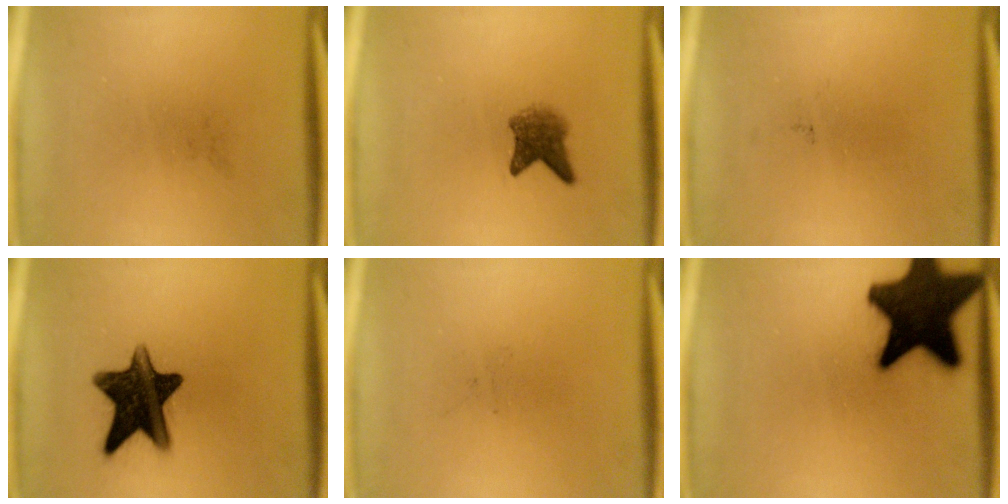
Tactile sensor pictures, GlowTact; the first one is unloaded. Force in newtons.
{"total": 3.5}
{"total": 0.0}
{"total": 14.0}
{"total": 0.0}
{"total": 19.6}